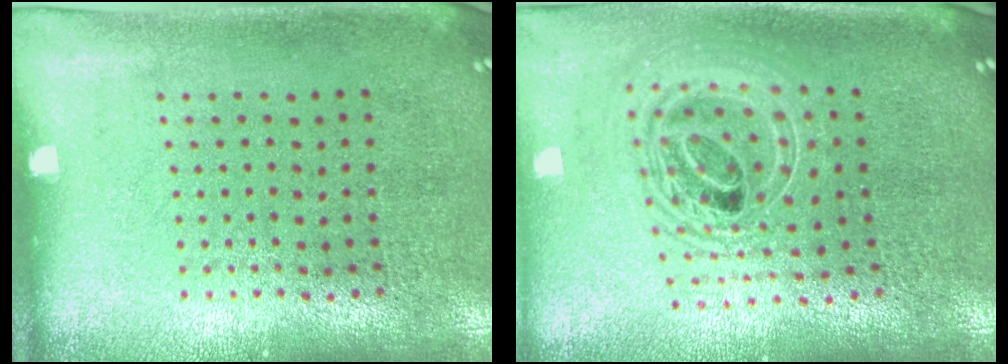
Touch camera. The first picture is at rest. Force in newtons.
{"total": 2.3, "press": 1.8, "slide": 1.5}